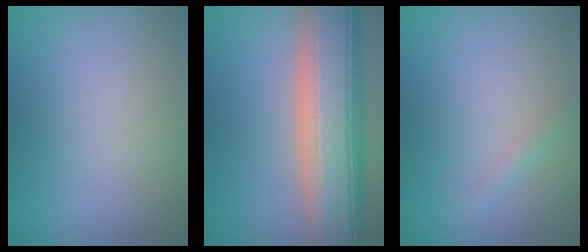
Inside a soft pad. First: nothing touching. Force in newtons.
{"total": 11.1, "press": 11.0, "slide": 0.8}
{"total": 0.8, "press": 0.8, "slide": 0.0}